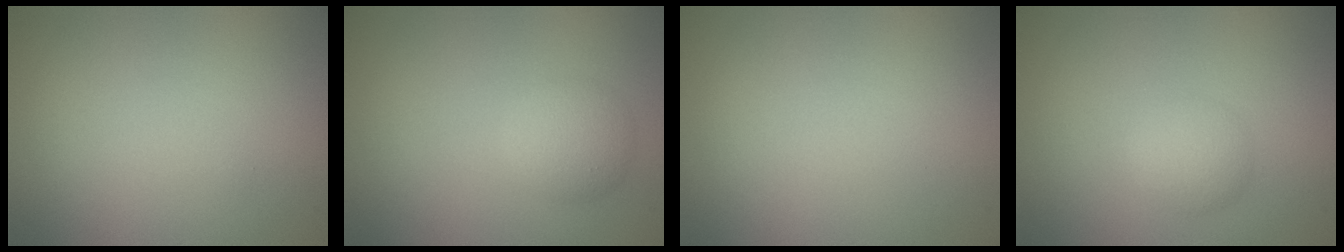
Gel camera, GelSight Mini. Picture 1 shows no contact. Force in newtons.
{"total": 2.5, "press": 2.5, "slide": 0.1}
{"total": 0.0}
{"total": 2.0, "press": 2.0, "slide": 0.0}